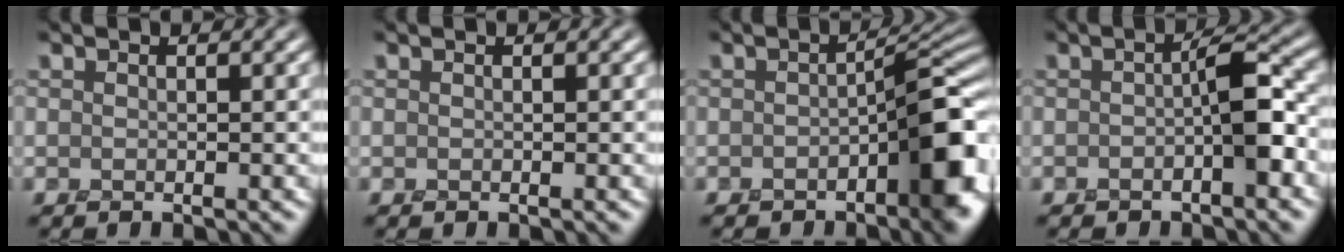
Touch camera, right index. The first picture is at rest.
{"total": 0.0}
{"total": 7.7, "force": [-2.7, 3.4, 6.4], "torque": [-0.077, 0.004, -0.043]}
{"total": 3.6, "force": [-1.1, 1.3, 3.2], "torque": [-0.050, 0.011, -0.021]}